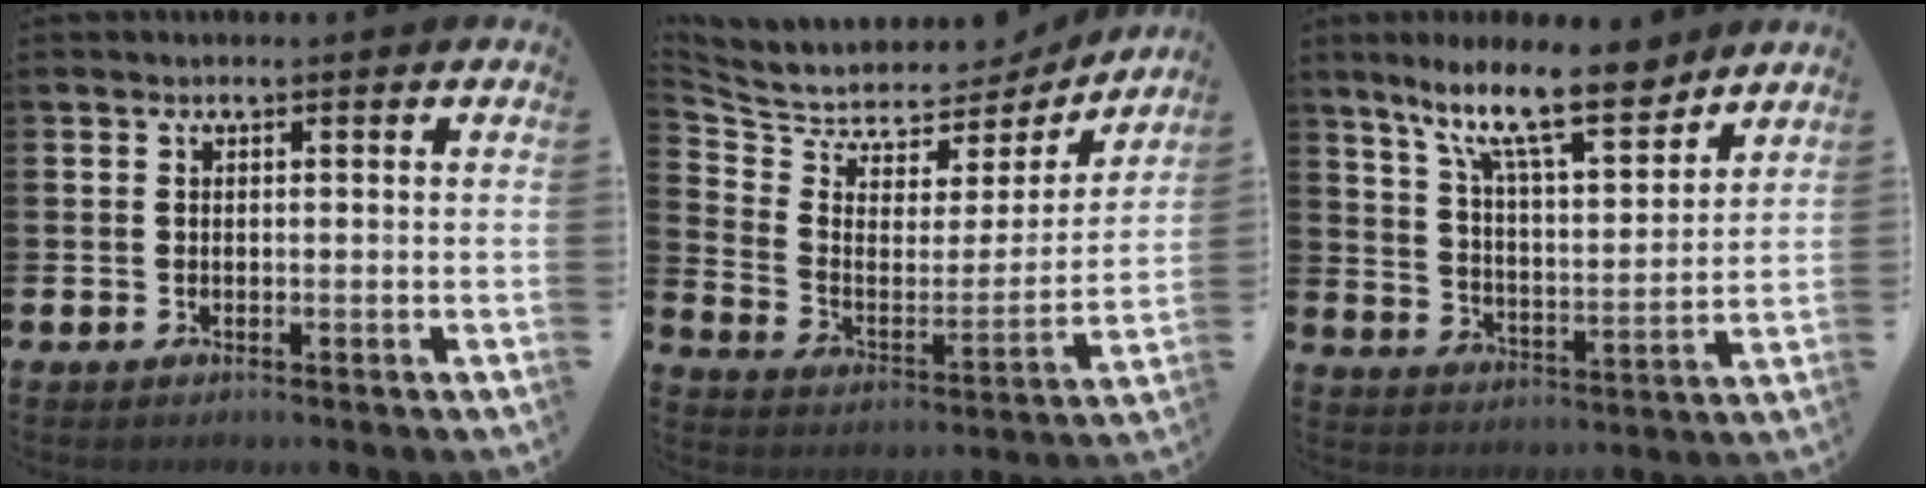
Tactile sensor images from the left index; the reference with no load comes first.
{"total": 6.5, "force": [5.9, 2.7, 0.0], "torque": [-0.045, -0.057, 0.101]}
{"total": 13.1, "force": [10.3, 2.8, 7.7], "torque": [-0.155, -0.047, 0.176]}